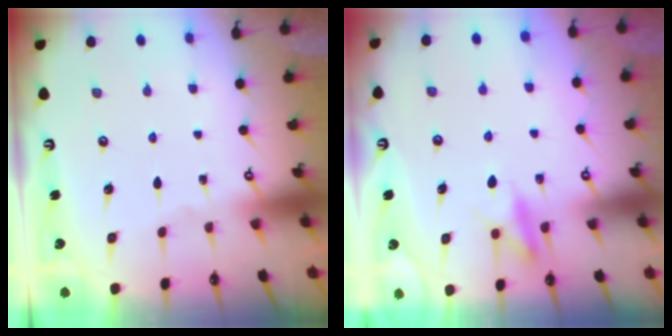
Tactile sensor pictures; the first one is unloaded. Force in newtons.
{"total": 10.0, "press": 9.9, "slide": 1.2}